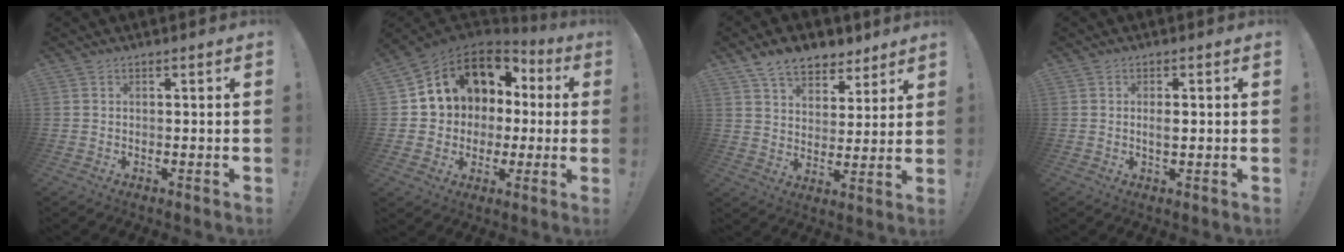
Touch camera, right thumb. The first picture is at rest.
{"total": 11.4, "force": [3.4, 9.8, 4.7], "torque": [-0.072, -0.021, 0.079]}
{"total": 10.8, "force": [8.1, 6.0, 4.0], "torque": [-0.063, -0.049, 0.154]}
{"total": 2.2, "force": [0.0, 1.0, 2.0], "torque": [-0.028, -0.002, -0.003]}